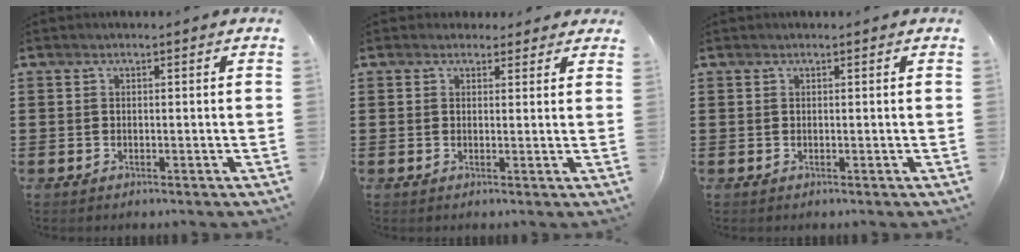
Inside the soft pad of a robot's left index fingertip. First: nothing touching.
{"total": 2.1, "force": [1.7, 1.1, 0.3], "torque": [-0.004, 0.003, 0.031]}
{"total": 0.0}